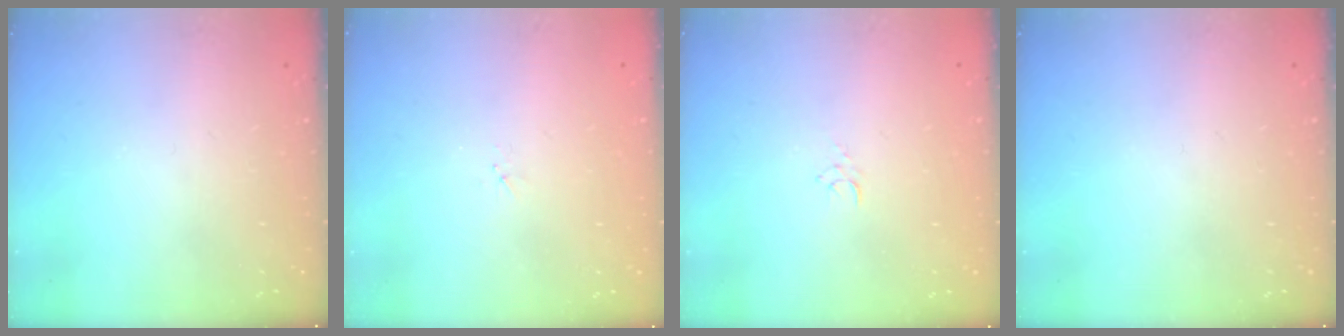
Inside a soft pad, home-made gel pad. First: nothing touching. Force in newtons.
{"total": 1.9, "press": 1.9, "slide": 0.3}
{"total": 3.3, "press": 3.3, "slide": 0.4}
{"total": 0.0}